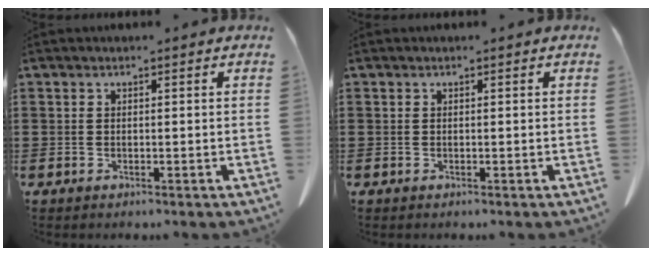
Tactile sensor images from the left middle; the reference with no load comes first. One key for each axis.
{"total": 0.0}